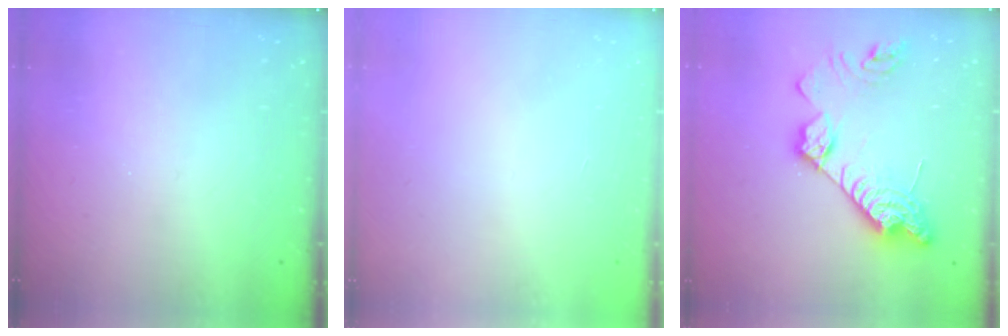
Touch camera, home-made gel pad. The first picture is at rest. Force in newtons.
{"total": 0.0}
{"total": 17.9, "press": 17.9, "slide": 1.4}